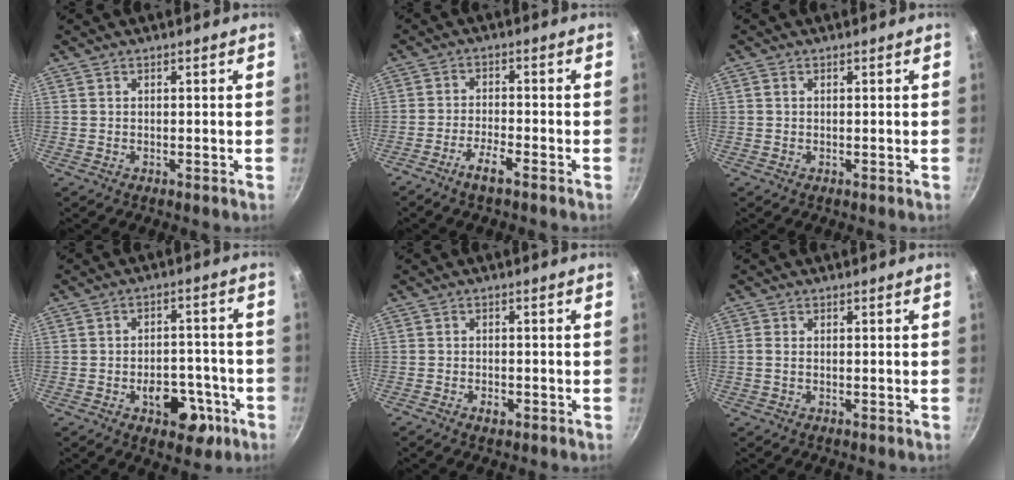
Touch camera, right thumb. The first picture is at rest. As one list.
[{"total": 4.4, "force": [-3.1, 0.8, 3.0], "torque": [-0.063, 0.023, -0.061]}, {"total": 0.8, "force": [0.1, 0.6, 0.4], "torque": [-0.005, 0.003, 0.001]}, {"total": 10.7, "force": [-4.8, 6.5, 6.9], "torque": [-0.056, 0.033, -0.061]}, {"total": 2.3, "force": [-1.3, 1.3, 1.4], "torque": [-0.026, 0.011, -0.024]}, {"total": 1.2, "force": [-0.3, 0.7, 0.9], "torque": [-0.021, 0.004, -0.007]}]